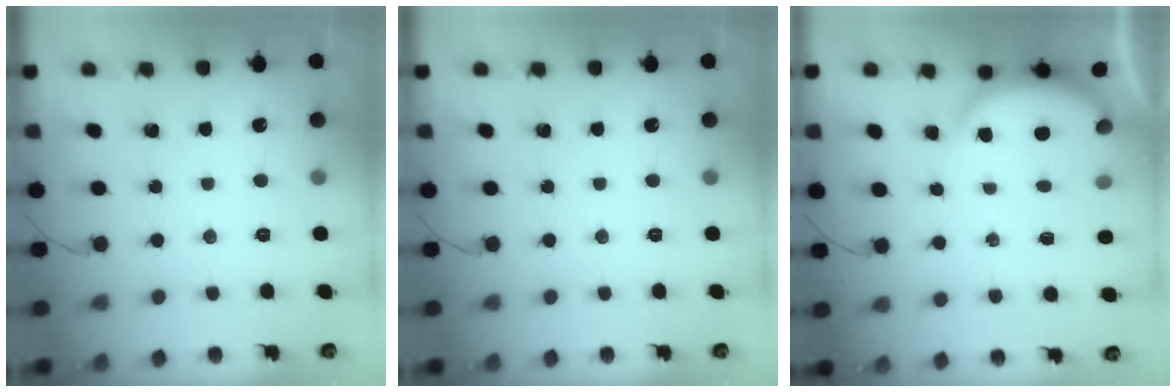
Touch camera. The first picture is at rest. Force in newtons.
{"total": 0.0}
{"total": 2.8, "press": 2.8, "slide": 0.6}